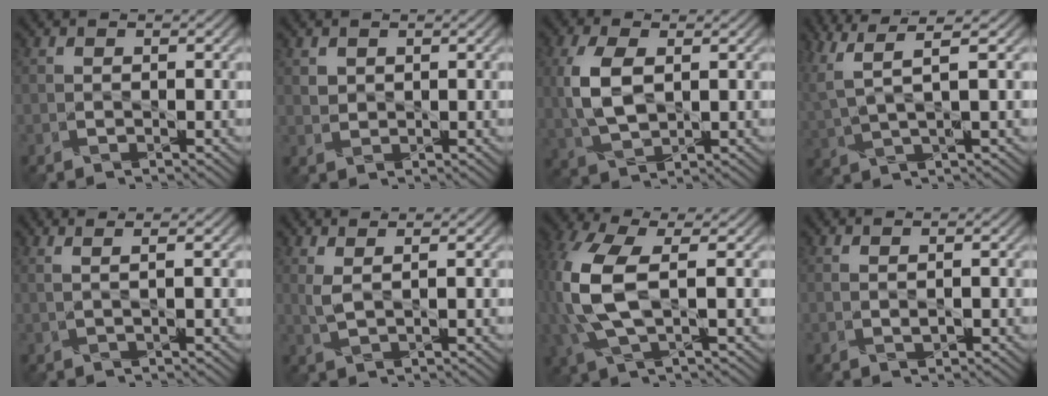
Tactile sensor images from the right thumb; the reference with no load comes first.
{"total": 1.4, "force": [1.1, 0.8, 0.1], "torque": [-0.011, 0.000, 0.022]}
{"total": 7.1, "force": [0.8, 4.0, 5.8], "torque": [-0.149, 0.006, 0.016]}
{"total": 5.7, "force": [3.2, 1.1, 4.6], "torque": [-0.119, 0.016, 0.065]}
{"total": 2.4, "force": [1.5, 0.3, 1.8], "torque": [-0.026, 0.011, 0.002]}
{"total": 2.2, "force": [1.5, 0.2, 1.6], "torque": [-0.048, 0.006, 0.035]}
{"total": 10.0, "force": [1.0, 4.9, 8.7], "torque": [-0.235, 0.005, 0.018]}
{"total": 0.7, "force": [0.4, -0.1, 0.5], "torque": [-0.015, 0.004, 0.011]}